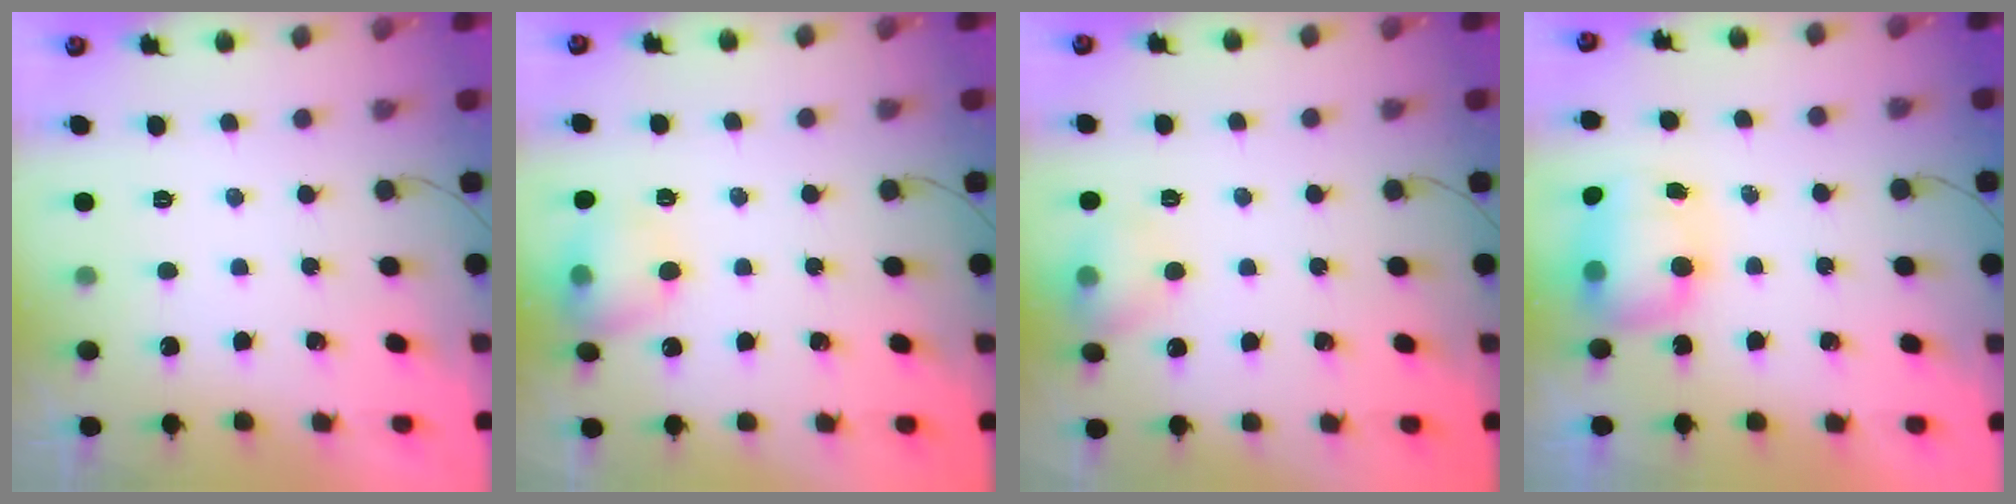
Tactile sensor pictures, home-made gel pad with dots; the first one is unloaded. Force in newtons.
{"total": 10.0, "press": 9.9, "slide": 1.4}
{"total": 7.5, "press": 7.5, "slide": 0.9}
{"total": 8.1, "press": 7.7, "slide": 2.4}